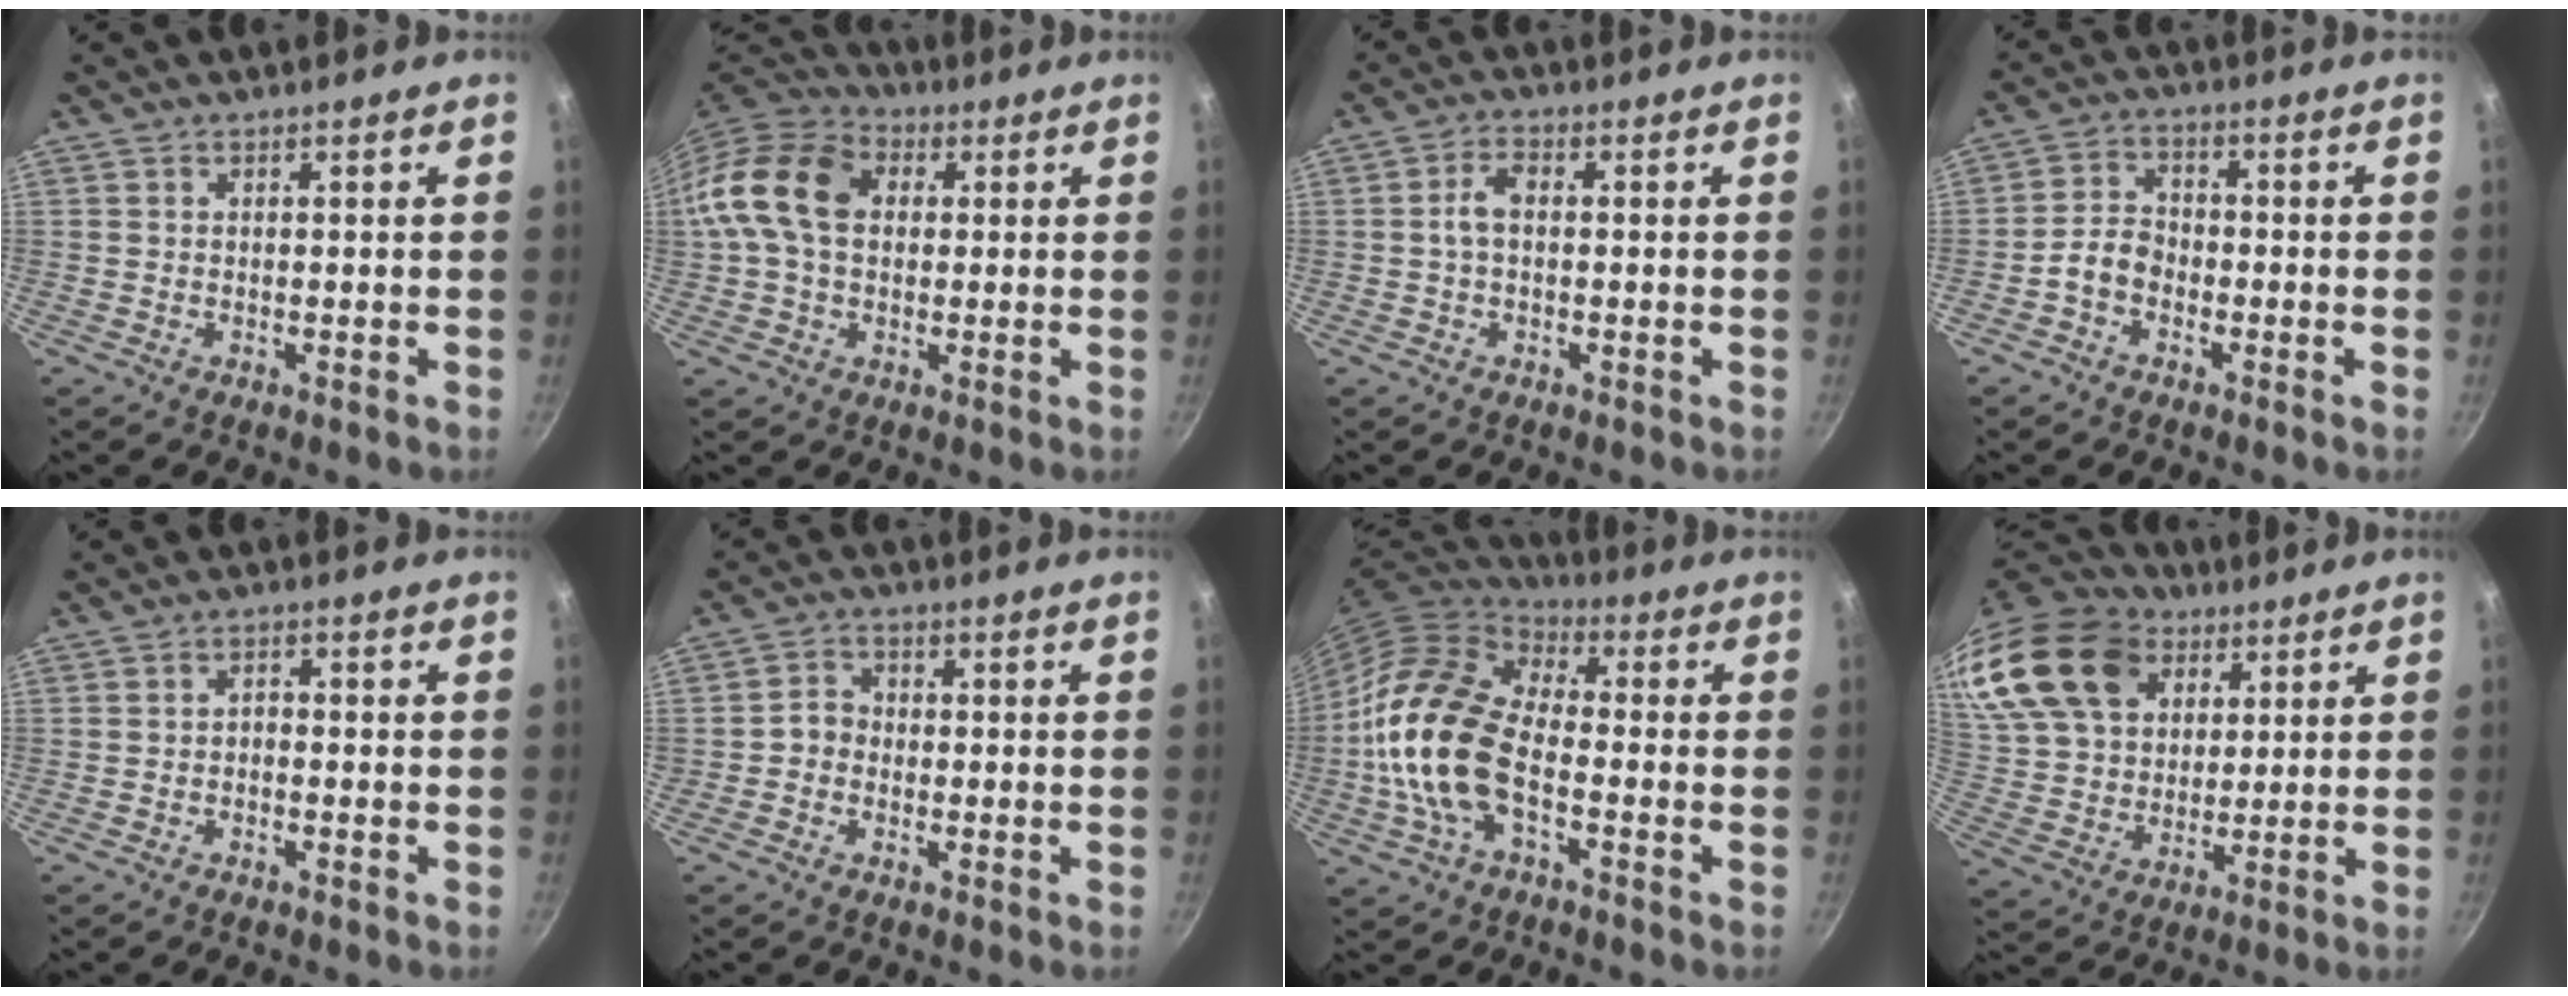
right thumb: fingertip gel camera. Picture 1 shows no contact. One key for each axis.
{"total": 14.8, "fx": 1.9, "fy": 10.6, "fz": 10.1, "tx": -0.169, "ty": 0.026, "tz": 0.016}
{"total": 3.6, "fx": -0.2, "fy": 2.1, "fz": 3.0, "tx": -0.060, "ty": 0.016, "tz": -0.007}
{"total": 4.5, "fx": -2.1, "fy": 3.1, "fz": 2.5, "tx": -0.040, "ty": 0.029, "tz": -0.049}
{"total": 1.5, "fx": -0.9, "fy": 0.7, "fz": 0.9, "tx": -0.015, "ty": 0.011, "tz": -0.018}
{"total": 3.0, "fx": -0.9, "fy": 2.6, "fz": 1.1, "tx": -0.001, "ty": 0.015, "tz": -0.023}
{"total": 18.6, "fx": -3.9, "fy": 10.3, "fz": 15.0, "tx": -0.277, "ty": 0.032, "tz": -0.089}
{"total": 25.2, "fx": 12.6, "fy": 17.4, "fz": 13.1, "tx": -0.275, "ty": 0.006, "tz": 0.240}